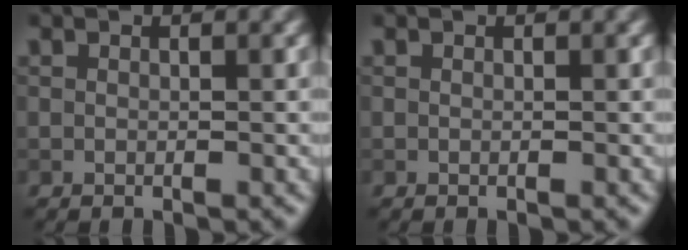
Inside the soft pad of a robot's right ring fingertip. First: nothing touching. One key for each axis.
{"total": 0.0}